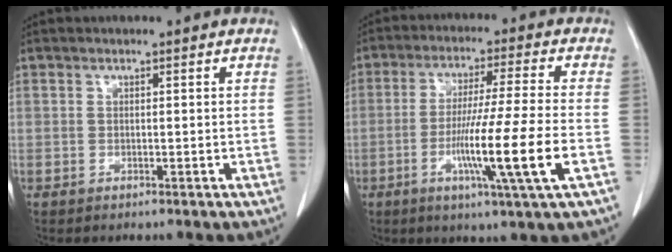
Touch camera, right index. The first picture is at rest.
{"total": 12.6, "force": [-3.9, -1.8, 11.9], "torque": [-0.214, -0.021, -0.074]}